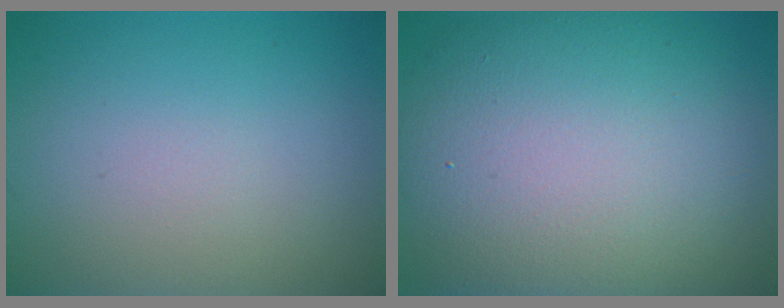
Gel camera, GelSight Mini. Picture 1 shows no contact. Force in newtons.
{"total": 14.0, "press": 13.9, "slide": 0.9}